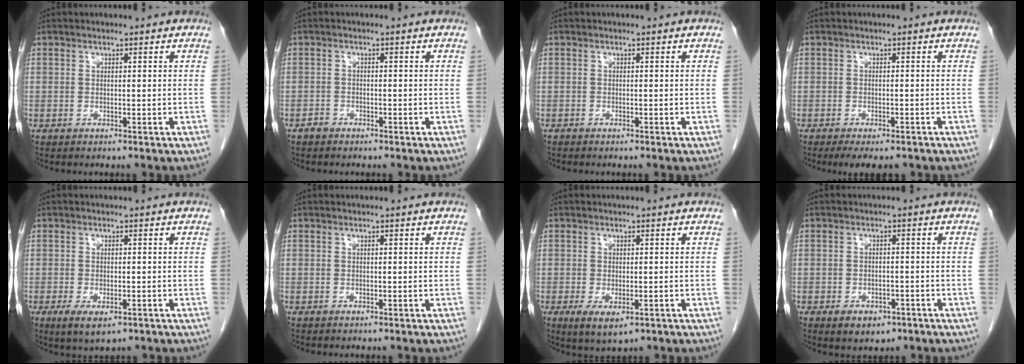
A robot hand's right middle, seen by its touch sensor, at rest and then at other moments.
{"total": 1.0, "force": [-0.9, 0.5, 0.1], "torque": [-0.004, 0.002, -0.018]}
{"total": 0.0}
{"total": 5.9, "force": [-4.5, 2.1, 3.1], "torque": [-0.037, -0.008, -0.064]}
{"total": 4.1, "force": [-2.1, 1.6, 3.2], "torque": [-0.055, -0.008, -0.026]}
{"total": 0.0}
{"total": 4.2, "force": [-1.9, 1.7, 3.3], "torque": [-0.053, -0.009, -0.020]}
{"total": 4.3, "force": [-2.5, 2.7, 2.2], "torque": [-0.026, 0.001, -0.025]}